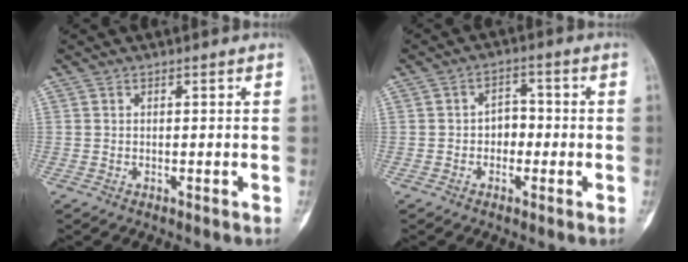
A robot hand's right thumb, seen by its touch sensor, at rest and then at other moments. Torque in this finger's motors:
{"motor_torque": [0.57, 0.57, 0.42, -0.08, -0.03]}